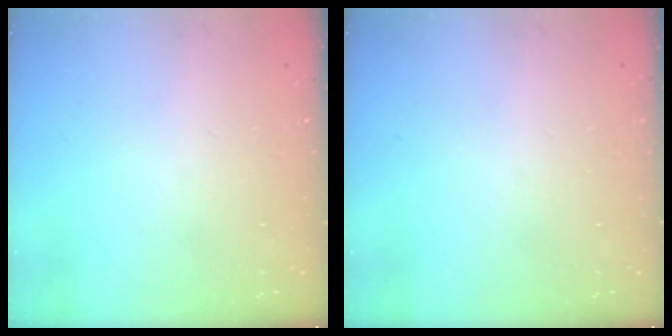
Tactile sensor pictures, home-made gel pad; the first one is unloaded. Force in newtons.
{"total": 0.0}